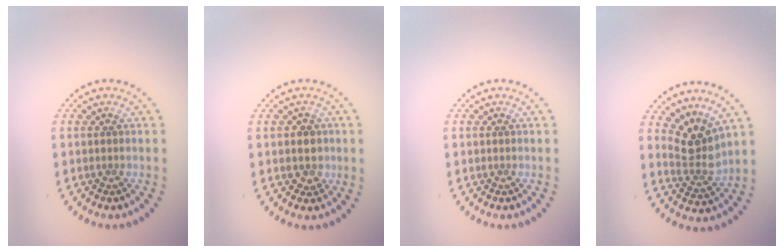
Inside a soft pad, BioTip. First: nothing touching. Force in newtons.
{"total": 2.0, "press": 1.8, "slide": 0.8}
{"total": 0.0}
{"total": 3.2, "press": 2.3, "slide": 2.3}